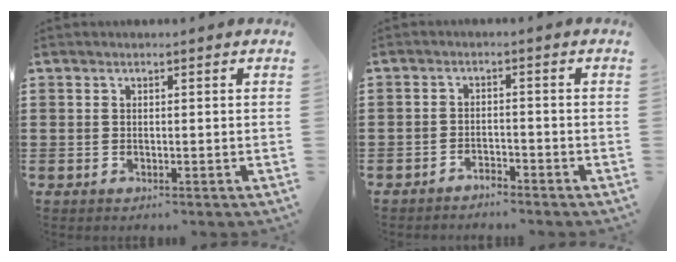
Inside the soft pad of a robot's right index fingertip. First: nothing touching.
{"total": 2.2, "force": [-2.2, 0.2, 0.0], "torque": [-0.008, 0.003, -0.047]}